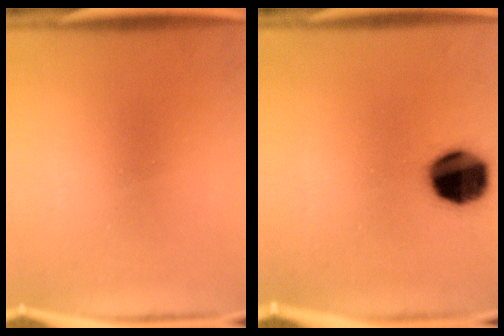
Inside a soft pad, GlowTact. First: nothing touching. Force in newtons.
{"total": 15.3}